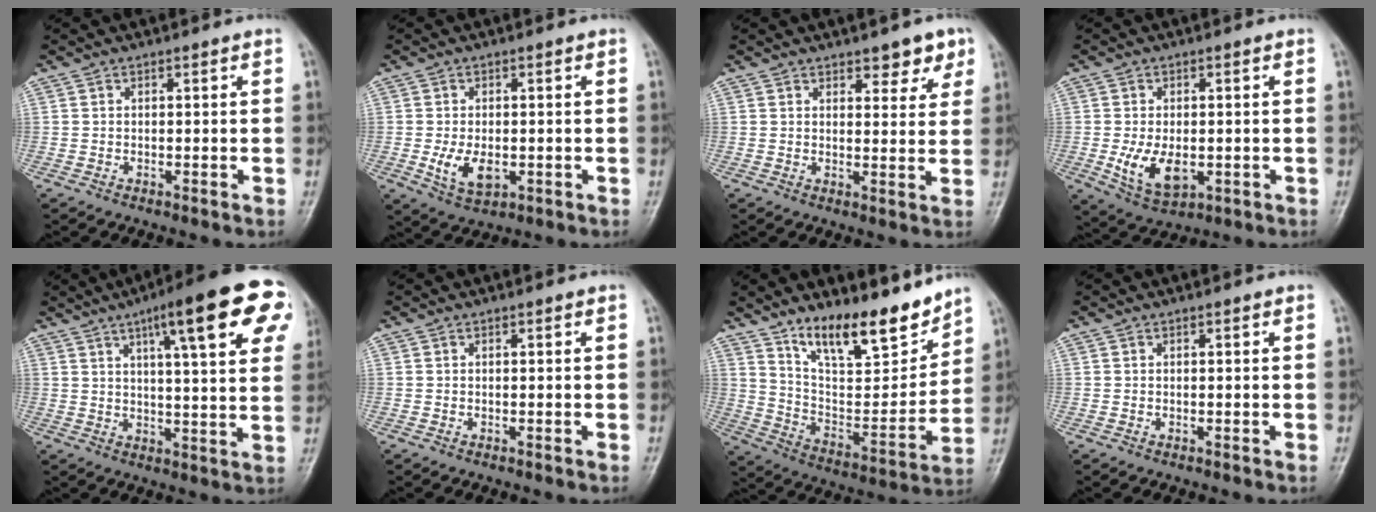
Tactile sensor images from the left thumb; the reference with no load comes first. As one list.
[{"total": 6.2, "force": [-1.2, 3.7, 4.8], "torque": [-0.084, -0.010, -0.015]}, {"total": 5.3, "force": [3.5, 2.7, 2.9], "torque": [-0.006, -0.018, 0.044]}, {"total": 7.9, "force": [-1.4, 4.7, 6.2], "torque": [-0.103, -0.011, -0.013]}, {"total": 19.5, "force": [9.0, 4.1, 16.8], "torque": [-0.210, -0.005, 0.119]}, {"total": 0.0}, {"total": 17.5, "force": [13.3, 5.3, 10.1], "torque": [-0.118, -0.087, 0.234]}, {"total": 0.0}]